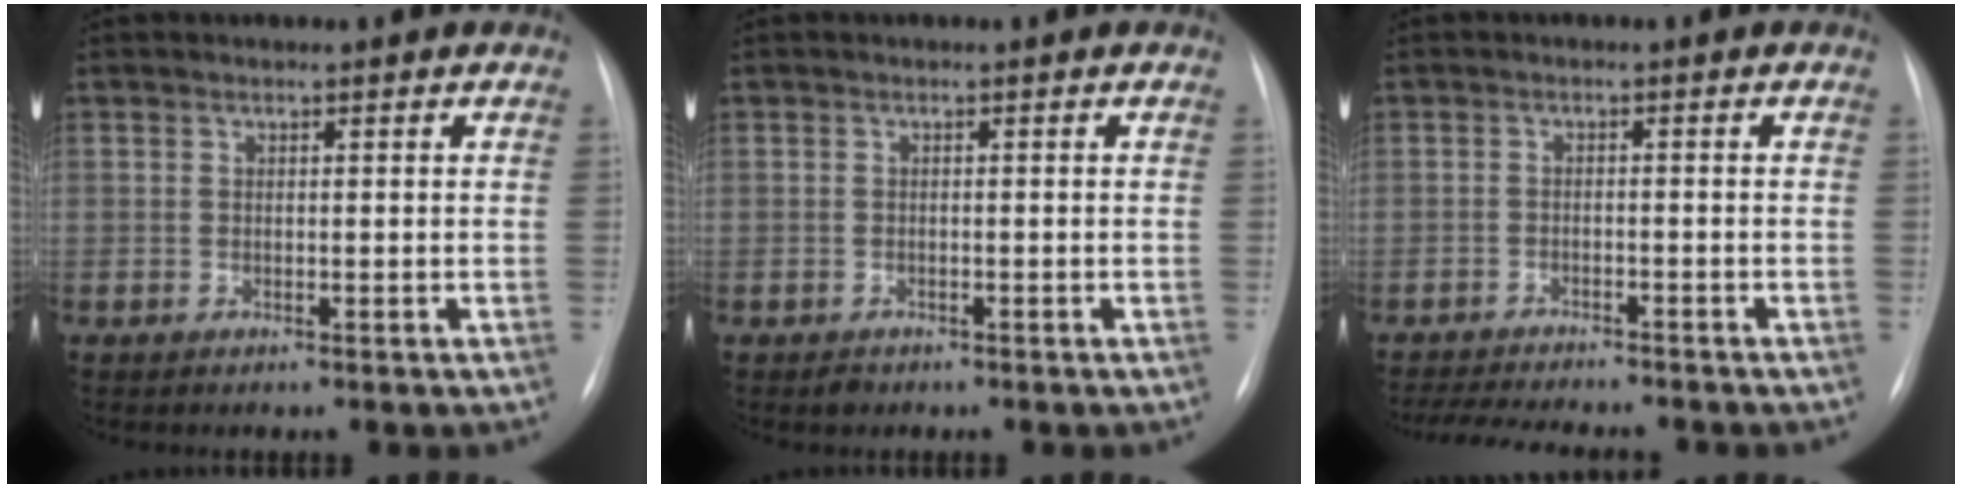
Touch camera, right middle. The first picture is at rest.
{"total": 1.0, "force": [-0.7, 0.6, 0.2], "torque": [-0.004, 0.001, -0.011]}
{"total": 11.7, "force": [-10.6, 1.8, 4.5], "torque": [-0.071, -0.008, -0.148]}